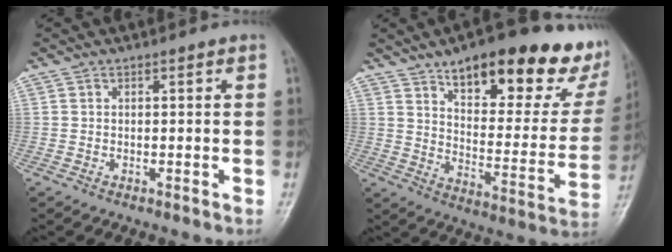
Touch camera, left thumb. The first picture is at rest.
{"total": 28.2, "force": [16.9, 10.5, 20.0], "torque": [-0.231, -0.055, 0.239]}